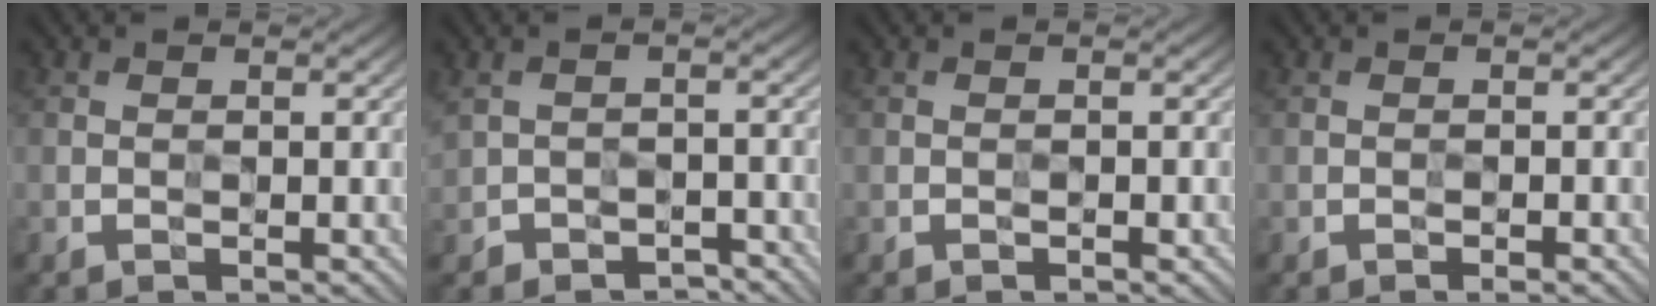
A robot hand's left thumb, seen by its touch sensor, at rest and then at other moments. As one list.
[{"total": 3.8, "force": [-2.7, 2.5, 0.9], "torque": [-0.012, -0.011, -0.043]}, {"total": 0.0}, {"total": 0.7, "force": [-0.5, 0.2, 0.4], "torque": [-0.004, -0.001, -0.008]}]